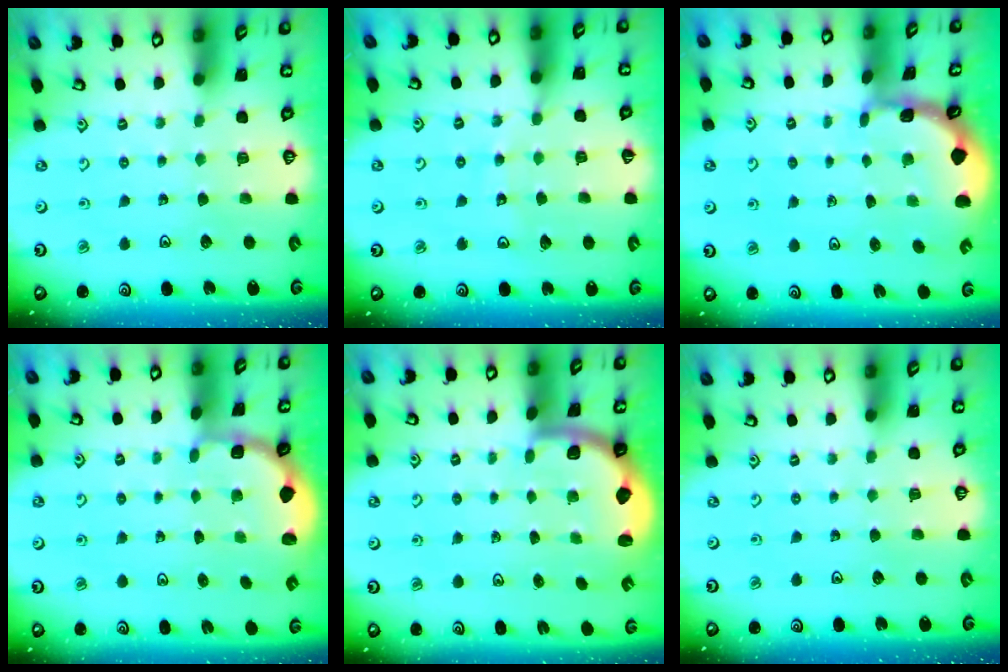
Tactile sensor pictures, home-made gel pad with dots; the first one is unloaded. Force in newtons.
{"total": 8.0, "press": 7.9, "slide": 1.0}
{"total": 1.3, "press": 1.3, "slide": 0.1}
{"total": 2.0, "press": 1.8, "slide": 0.8}
{"total": 1.9, "press": 1.8, "slide": 0.5}
{"total": 0.0}